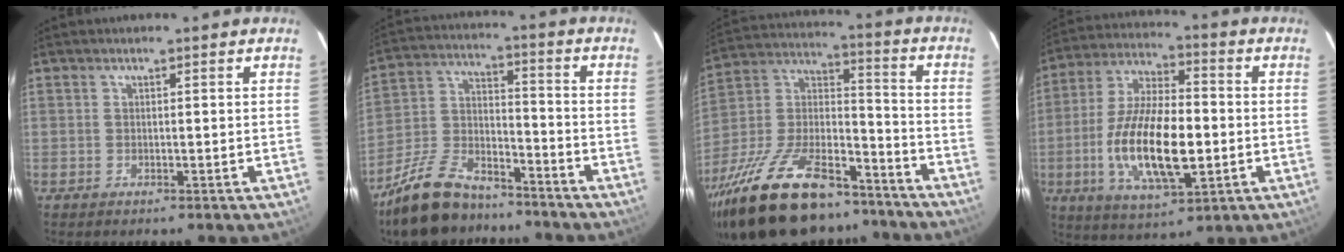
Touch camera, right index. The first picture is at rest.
{"total": 17.1, "force": [-13.1, 7.2, 8.3], "torque": [-0.188, 0.003, -0.229]}
{"total": 27.8, "force": [-20.1, 11.2, 15.6], "torque": [-0.305, -0.001, -0.315]}
{"total": 18.4, "force": [-3.6, 7.3, 16.5], "torque": [-0.333, -0.009, -0.062]}